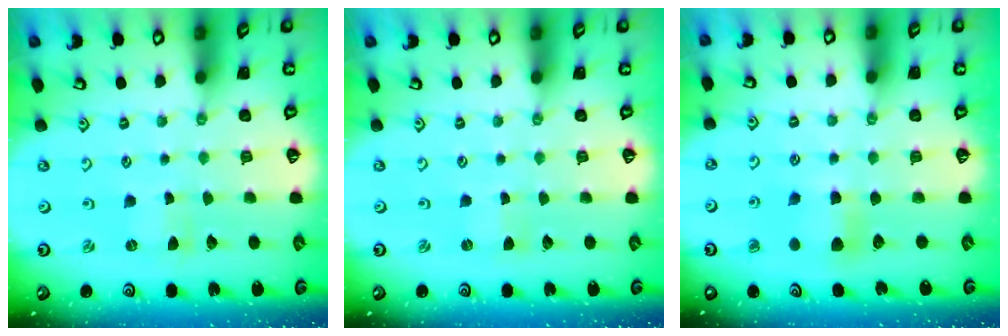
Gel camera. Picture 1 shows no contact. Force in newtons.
{"total": 0.0}
{"total": 7.5, "press": 7.5, "slide": 0.6}